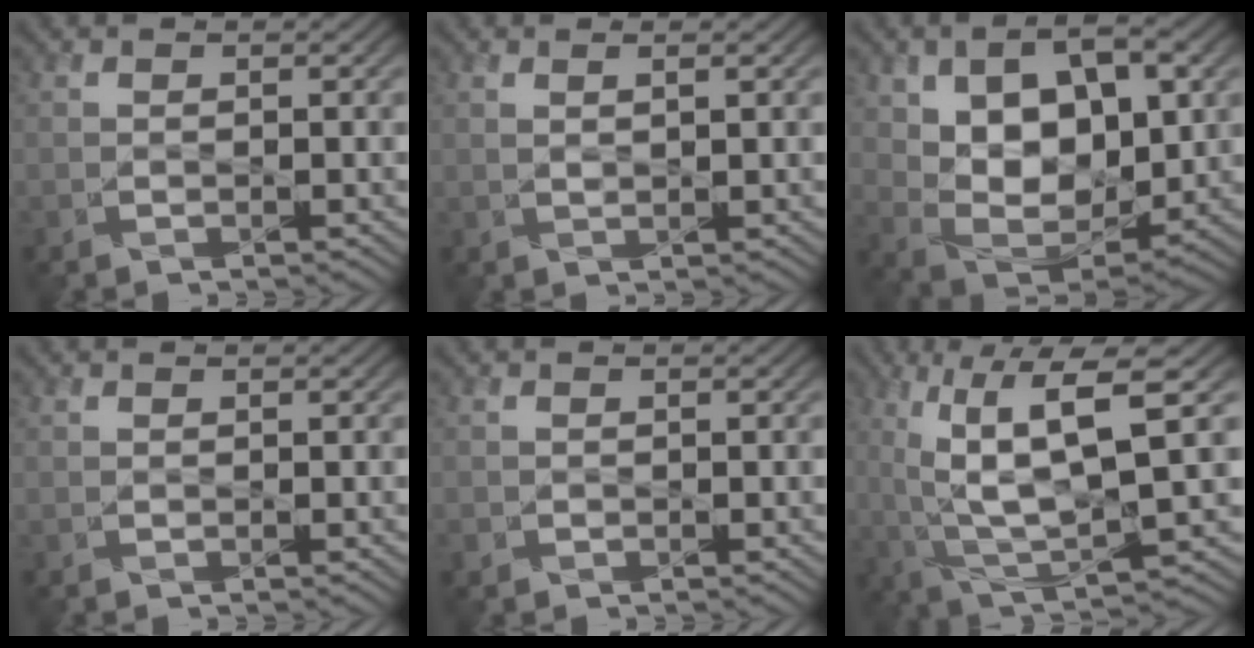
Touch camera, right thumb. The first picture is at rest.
{"total": 1.2, "force": [0.6, 0.0, 1.0], "torque": [-0.019, -0.006, 0.014]}
{"total": 13.5, "force": [3.6, 8.3, 10.1], "torque": [-0.184, -0.015, 0.072]}
{"total": 0.0}
{"total": 0.6, "force": [-0.1, 0.6, 0.0], "torque": [-0.001, -0.005, -0.002]}
{"total": 12.2, "force": [2.8, 3.5, 11.3], "torque": [-0.228, 0.006, 0.057]}